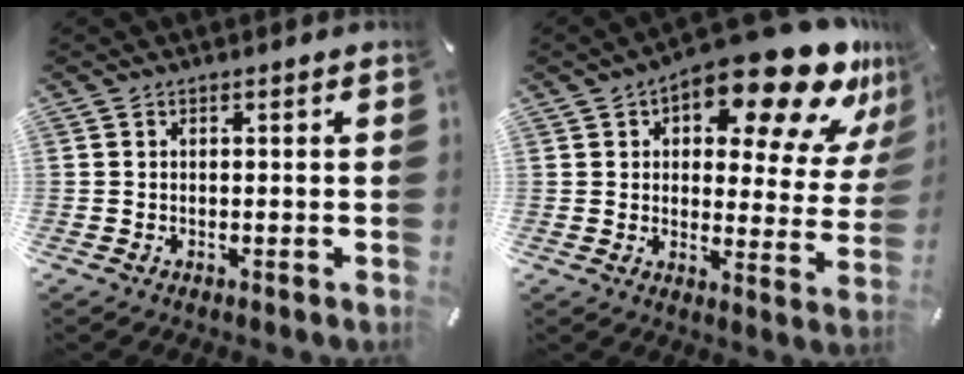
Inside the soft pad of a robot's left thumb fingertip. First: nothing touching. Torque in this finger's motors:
{"motor_torque": [1.05, 1.00, 1.82, -0.95, 0.27]}